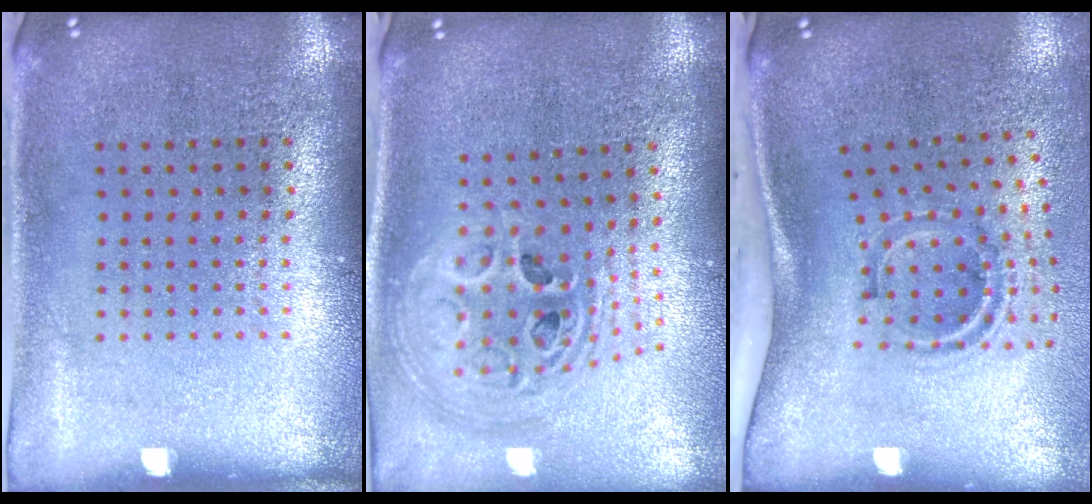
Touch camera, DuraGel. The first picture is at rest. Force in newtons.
{"total": 2.5, "press": 1.9, "slide": 1.6}
{"total": 2.0, "press": 1.2, "slide": 1.7}